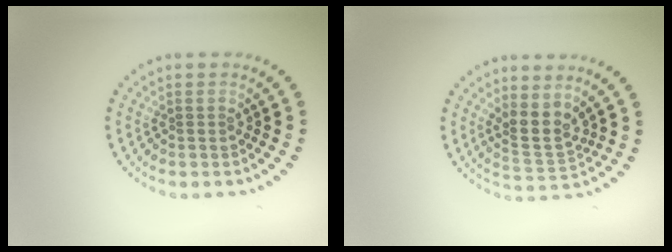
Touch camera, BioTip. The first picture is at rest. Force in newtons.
{"total": 2.9, "press": 2.3, "slide": 1.8}